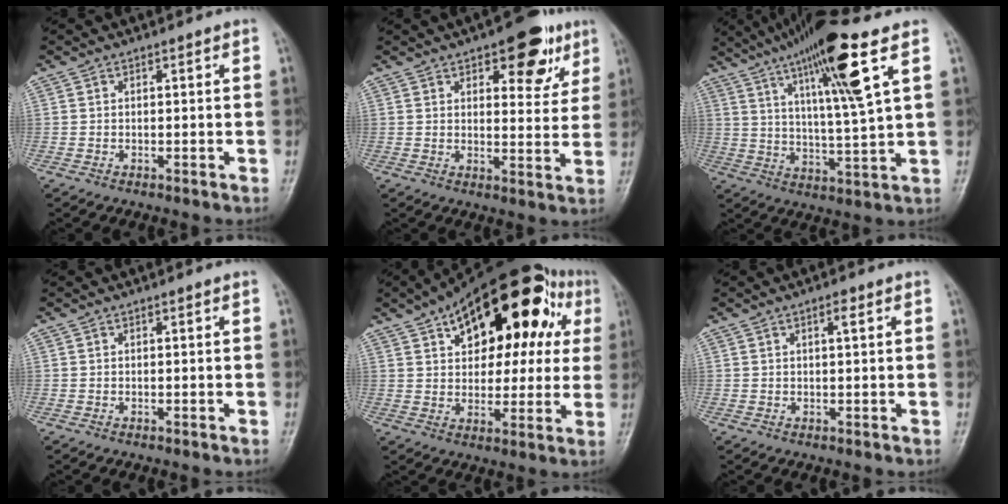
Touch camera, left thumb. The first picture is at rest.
{"total": 11.7, "force": [6.4, 5.3, 8.2], "torque": [-0.063, -0.024, 0.080]}
{"total": 17.6, "force": [8.6, 1.9, 15.2], "torque": [-0.257, -0.025, 0.146]}
{"total": 0.0}
{"total": 25.7, "force": [10.0, 13.4, 19.5], "torque": [-0.249, 0.030, 0.144]}
{"total": 2.0, "force": [0.8, 0.6, 1.7], "torque": [-0.026, 0.000, 0.012]}